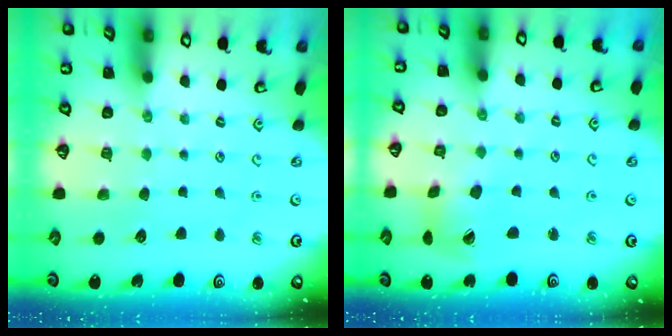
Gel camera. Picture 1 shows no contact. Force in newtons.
{"total": 6.7, "press": 6.6, "slide": 0.8}